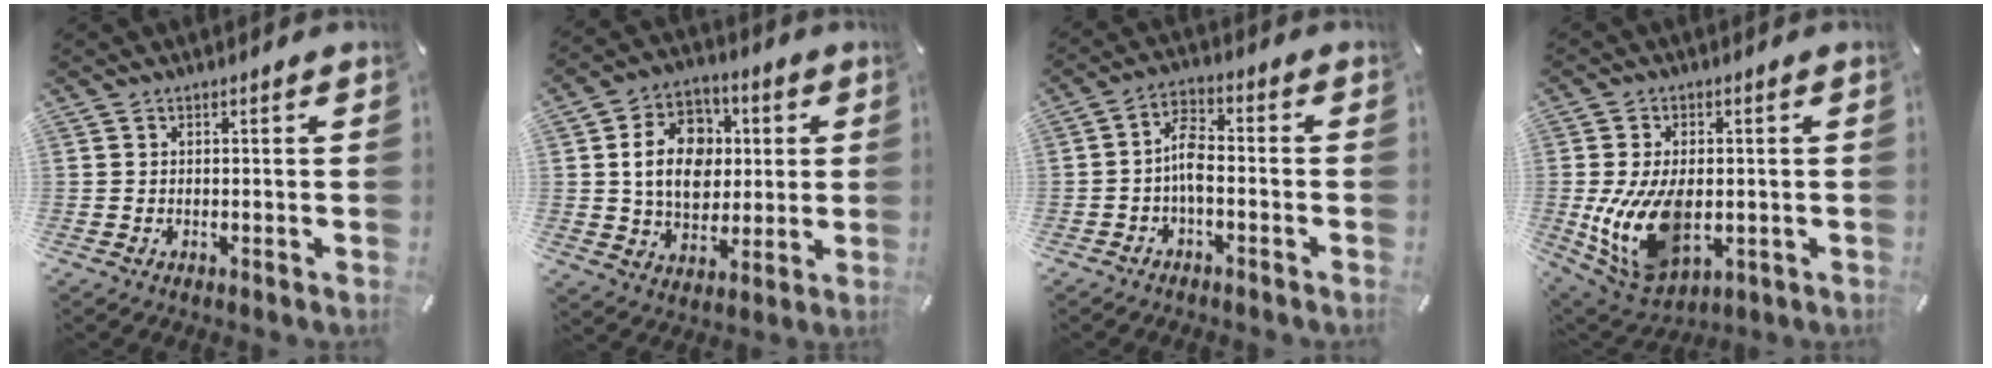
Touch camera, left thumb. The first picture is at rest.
{"total": 13.8, "force": [1.8, 11.3, 7.7], "torque": [-0.130, 0.010, 0.036]}
{"total": 6.4, "force": [-1.8, 3.1, 5.3], "torque": [-0.108, 0.012, -0.034]}
{"total": 15.4, "force": [-1.7, 9.8, 11.8], "torque": [-0.243, -0.011, -0.025]}